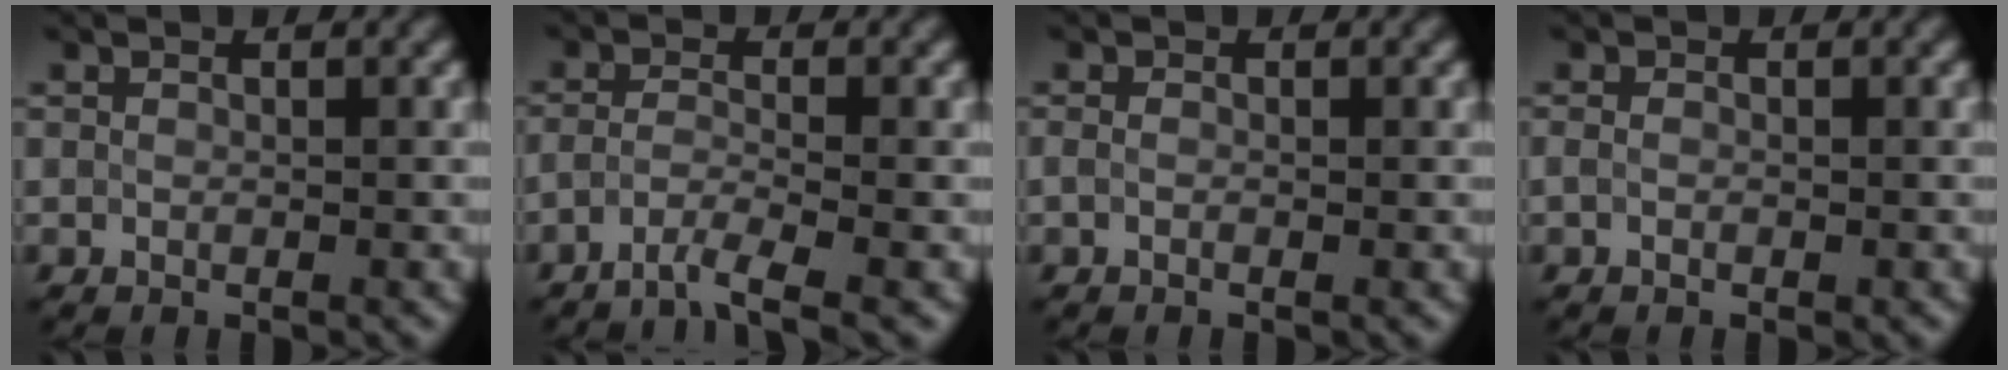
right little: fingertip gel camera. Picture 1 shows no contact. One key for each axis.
{"total": 2.7, "fx": -2.4, "fy": 0.0, "fz": 1.4, "tx": -0.021, "ty": 0.003, "tz": -0.053}
{"total": 1.0, "fx": -0.4, "fy": 0.3, "fz": 0.8, "tx": -0.006, "ty": 0.001, "tz": -0.004}
{"total": 1.2, "fx": -0.6, "fy": 0.3, "fz": 1.0, "tx": -0.006, "ty": 0.001, "tz": -0.004}